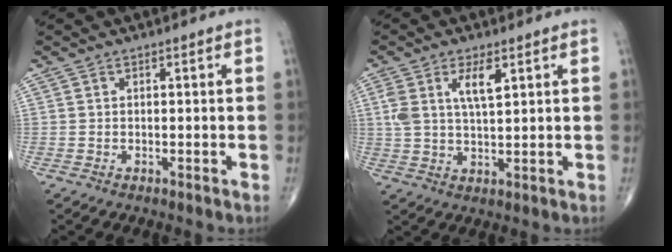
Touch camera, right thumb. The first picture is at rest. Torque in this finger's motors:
{"motor_torque": [0.08, 0.27, 0.66, 0.02, 0.18]}